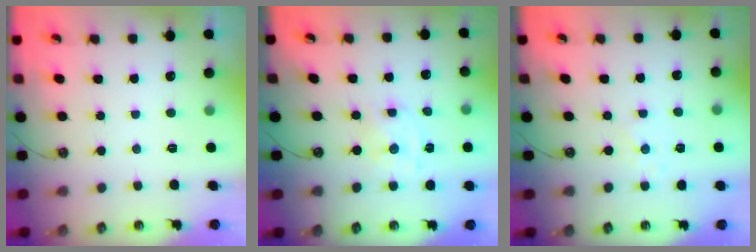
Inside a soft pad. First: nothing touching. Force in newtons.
{"total": 2.8, "press": 2.7, "slide": 0.7}
{"total": 2.8, "press": 2.8, "slide": 0.3}